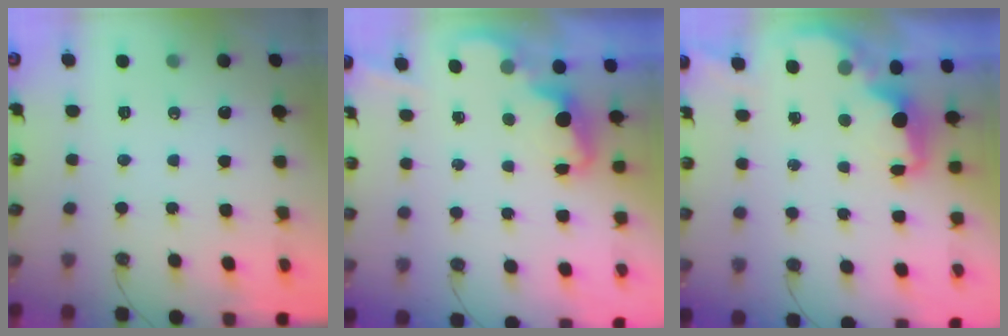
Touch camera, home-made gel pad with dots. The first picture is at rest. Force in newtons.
{"total": 2.0, "press": 1.9, "slide": 0.6}
{"total": 2.0, "press": 1.9, "slide": 0.7}